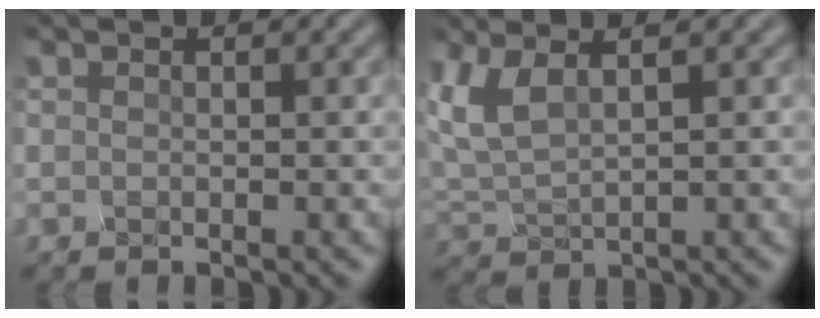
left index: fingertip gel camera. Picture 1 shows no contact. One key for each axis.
{"total": 2.5, "fx": 2.2, "fy": 0.2, "fz": 1.2, "tx": -0.058, "ty": 0.007, "tz": 0.059}